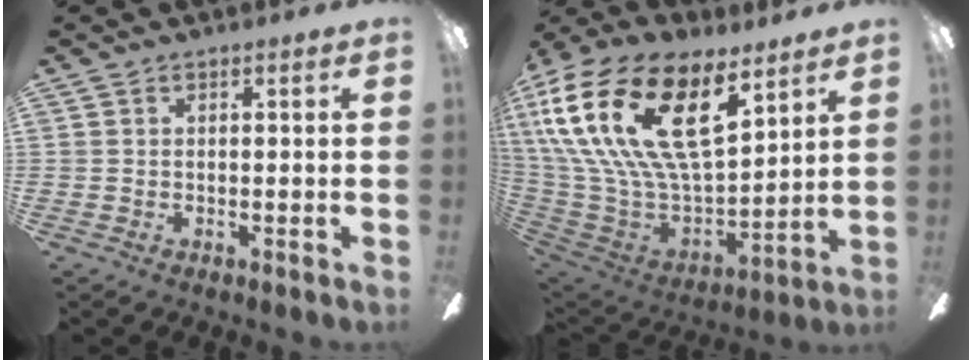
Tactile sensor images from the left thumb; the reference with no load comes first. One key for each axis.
{"total": 28.3, "fx": 12.4, "fy": 14.2, "fz": 21.0, "tx": -0.432, "ty": -0.073, "tz": 0.227}